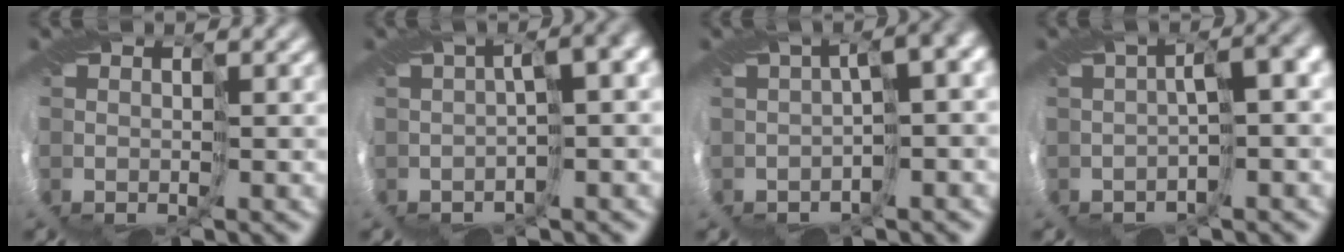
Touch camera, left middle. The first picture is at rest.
{"total": 7.0, "force": [-1.4, 2.8, 6.2], "torque": [-0.076, 0.014, -0.008]}
{"total": 9.1, "force": [-1.9, 3.9, 8.0], "torque": [-0.092, 0.017, -0.010]}
{"total": 4.3, "force": [-1.7, 1.0, 3.9], "torque": [-0.042, 0.010, -0.021]}